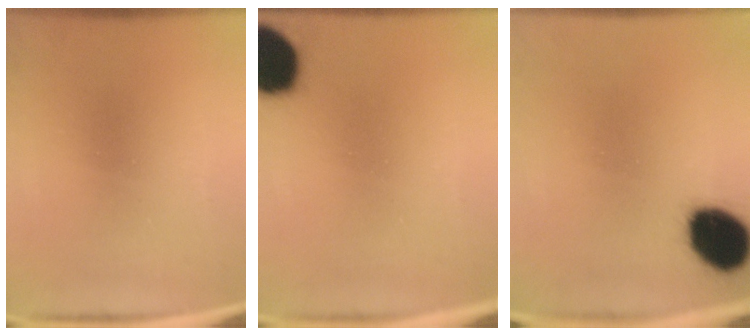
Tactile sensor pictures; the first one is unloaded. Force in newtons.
{"total": 16.4}
{"total": 12.6}